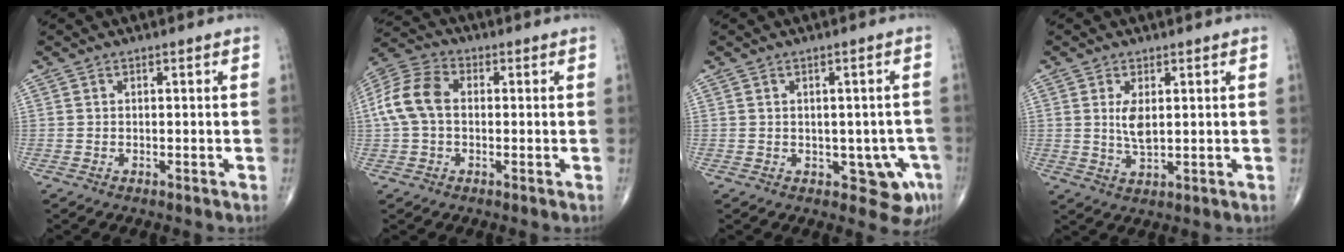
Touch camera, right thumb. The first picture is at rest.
{"total": 9.6, "force": [0.3, 6.5, 7.0], "torque": [-0.150, 0.029, -0.001]}
{"total": 6.1, "force": [-1.7, 3.6, 4.6], "torque": [-0.025, 0.005, -0.013]}
{"total": 4.1, "force": [1.0, 1.7, 3.7], "torque": [-0.069, -0.015, 0.025]}